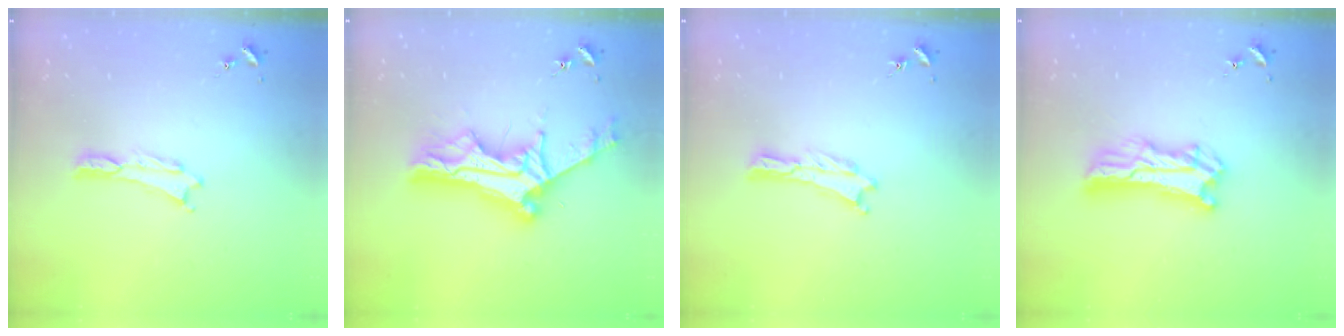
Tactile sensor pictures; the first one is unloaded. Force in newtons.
{"total": 12.3, "press": 12.3, "slide": 1.1}
{"total": 0.0}
{"total": 9.3, "press": 9.3, "slide": 0.7}